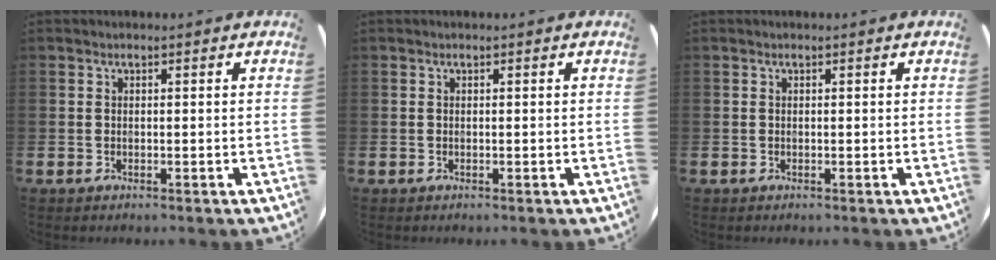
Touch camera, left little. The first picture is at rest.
{"total": 0.0}
{"total": 0.0}